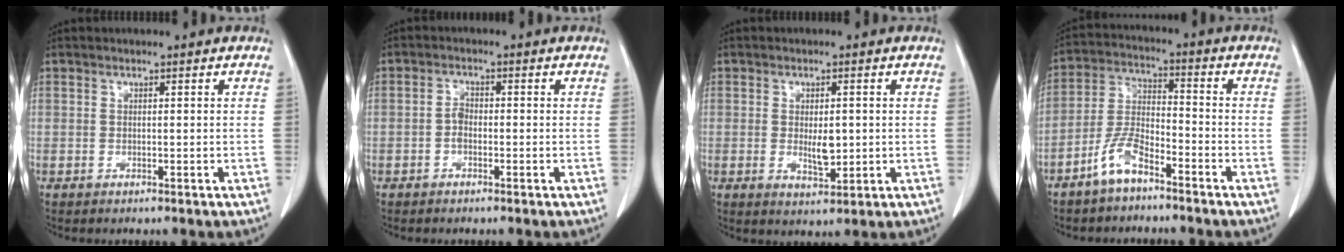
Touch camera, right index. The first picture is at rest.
{"total": 1.7, "force": [-0.6, 1.1, 1.2], "torque": [-0.021, 0.005, -0.012]}
{"total": 4.0, "force": [0.0, 1.6, 3.7], "torque": [-0.063, -0.007, 0.006]}
{"total": 6.9, "force": [-4.9, 2.3, 4.3], "torque": [-0.102, 0.004, -0.101]}